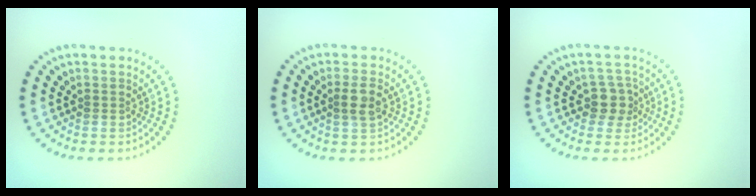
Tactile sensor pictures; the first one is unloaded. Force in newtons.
{"total": 2.0, "press": 1.9, "slide": 0.7}
{"total": 2.2, "press": 1.9, "slide": 1.1}